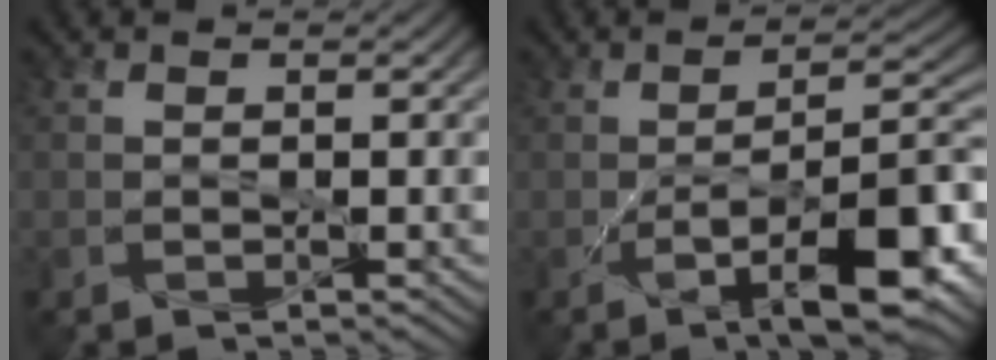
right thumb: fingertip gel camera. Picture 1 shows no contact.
{"total": 11.3, "force": [-5.1, 3.2, 9.6], "torque": [-0.145, 0.004, -0.076]}